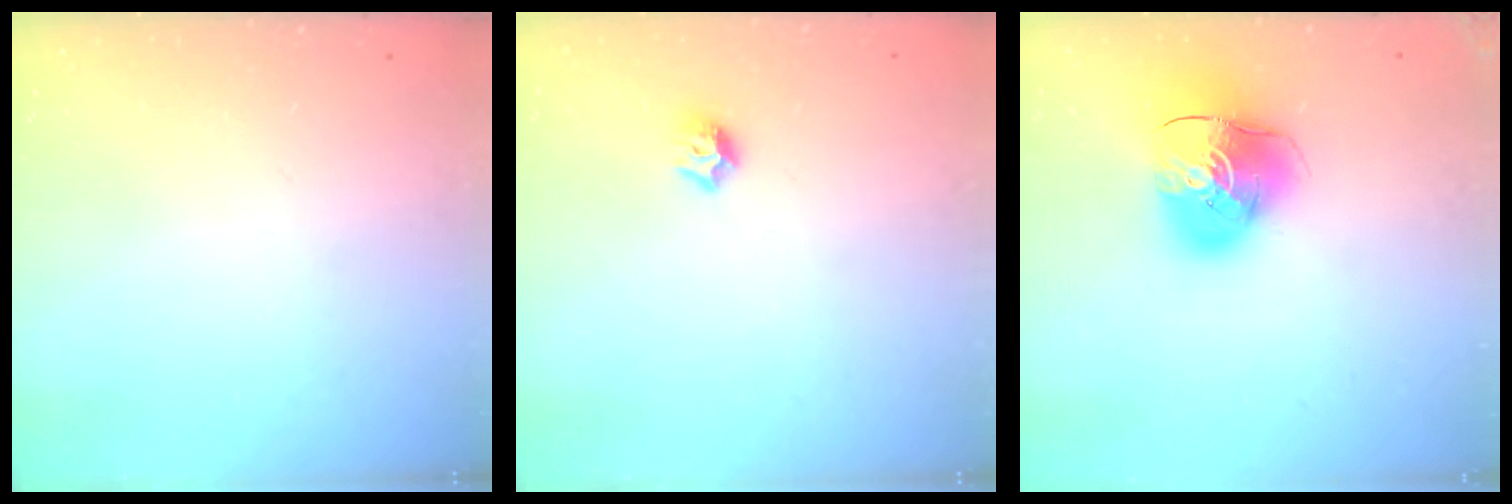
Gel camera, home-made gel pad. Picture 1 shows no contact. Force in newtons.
{"total": 6.2, "press": 6.2, "slide": 0.8}
{"total": 12.8, "press": 12.7, "slide": 2.0}